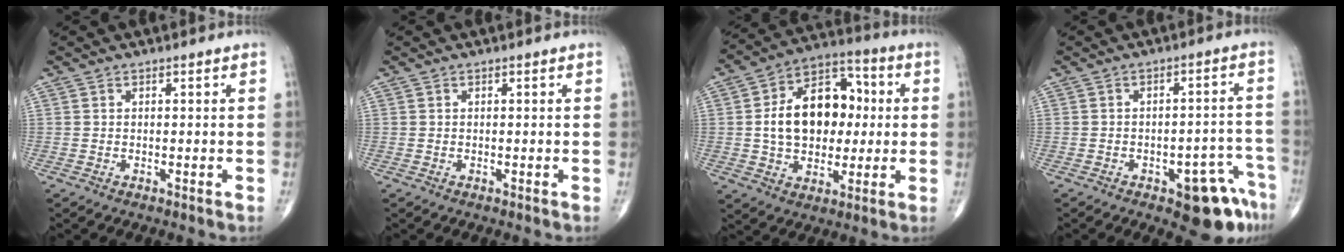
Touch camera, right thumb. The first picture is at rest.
{"total": 0.0}
{"total": 17.5, "force": [1.2, 12.1, 12.7], "torque": [-0.166, 0.027, 0.017]}
{"total": 9.7, "force": [-5.6, 3.8, 6.9], "torque": [-0.052, 0.043, -0.065]}